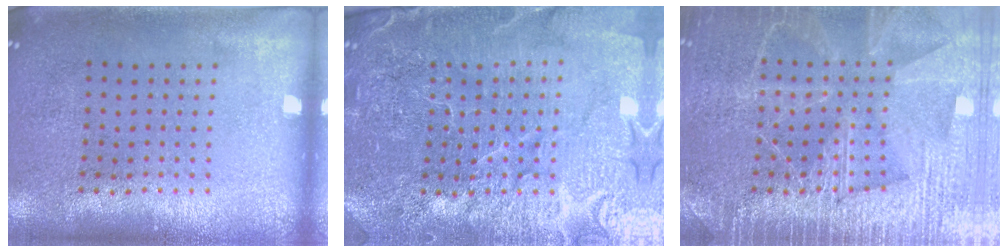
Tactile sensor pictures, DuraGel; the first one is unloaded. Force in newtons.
{"total": 5.1, "press": 4.8, "slide": 1.9}
{"total": 6.5, "press": 6.5, "slide": 0.8}